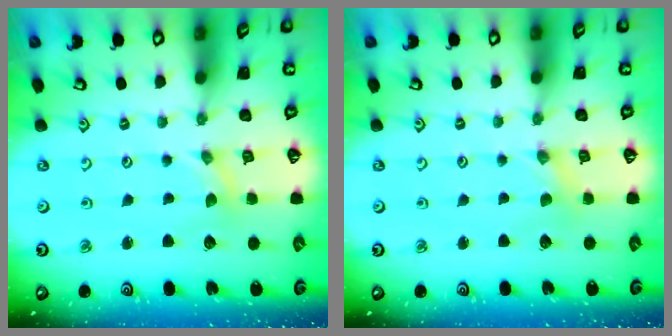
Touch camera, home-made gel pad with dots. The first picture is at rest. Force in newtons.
{"total": 0.0}